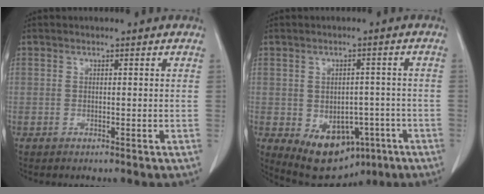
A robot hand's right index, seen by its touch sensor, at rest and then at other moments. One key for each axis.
{"total": 10.9, "fx": -4.9, "fy": 7.2, "fz": 6.6, "tx": -0.091, "ty": 0.002, "tz": -0.059}